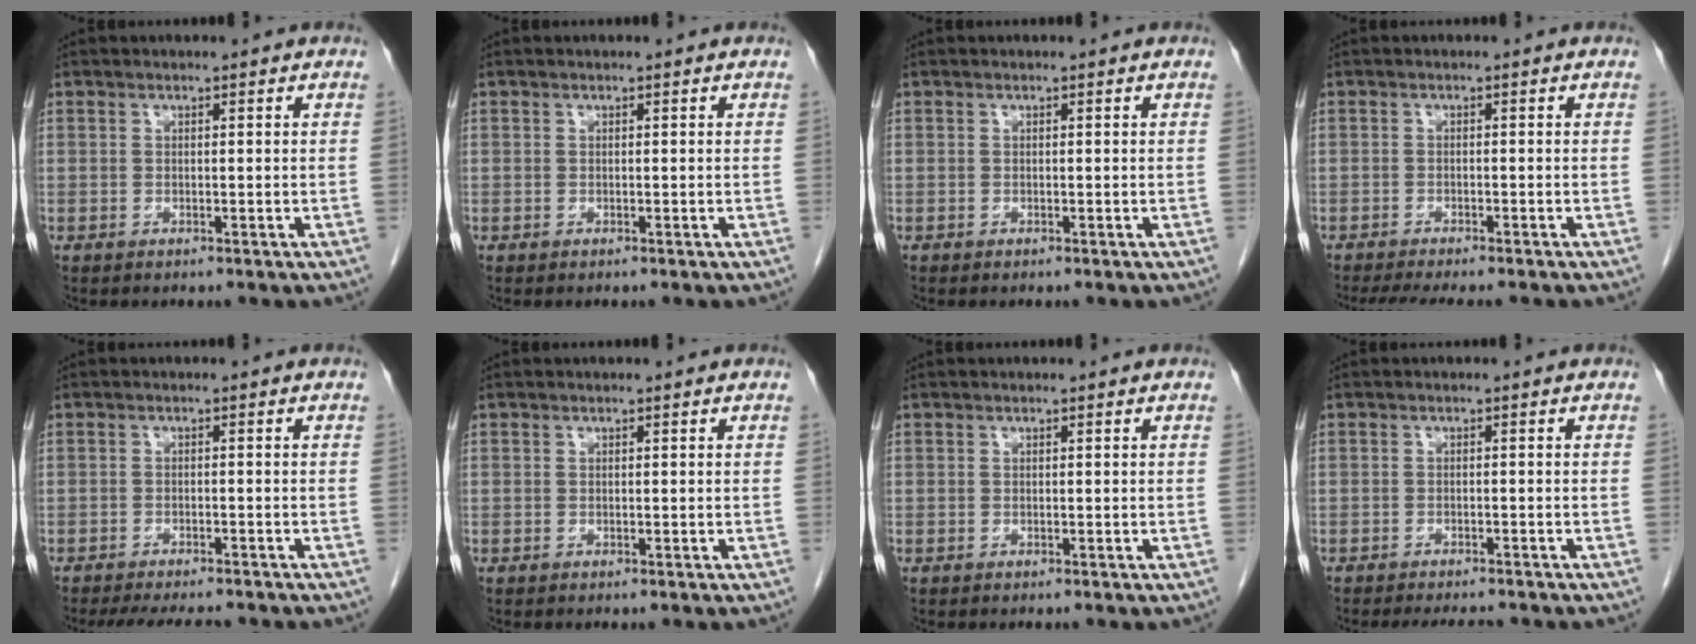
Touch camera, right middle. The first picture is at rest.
{"total": 0.0}
{"total": 0.9, "force": [0.9, 0.1, 0.0], "torque": [0.000, 0.001, 0.014]}
{"total": 8.4, "force": [-7.2, 1.3, 4.2], "torque": [-0.058, -0.010, -0.105]}
{"total": 9.3, "force": [-8.2, 2.0, 4.0], "torque": [-0.056, -0.011, -0.112]}
{"total": 0.0}
{"total": 0.0}
{"total": 5.4, "force": [-4.9, 1.1, 2.0], "torque": [-0.024, -0.008, -0.068]}